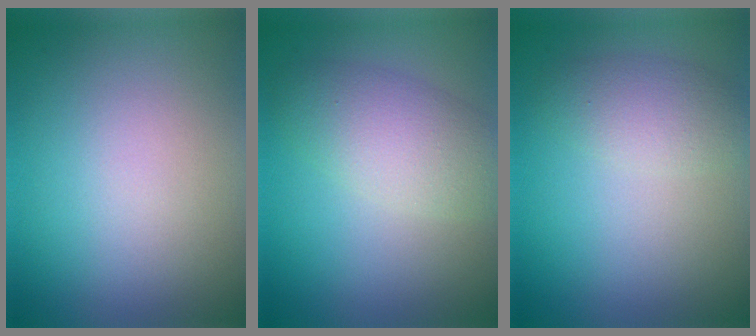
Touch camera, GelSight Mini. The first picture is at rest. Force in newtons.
{"total": 4.2, "press": 4.2, "slide": 0.1}
{"total": 2.6, "press": 2.6, "slide": 0.1}